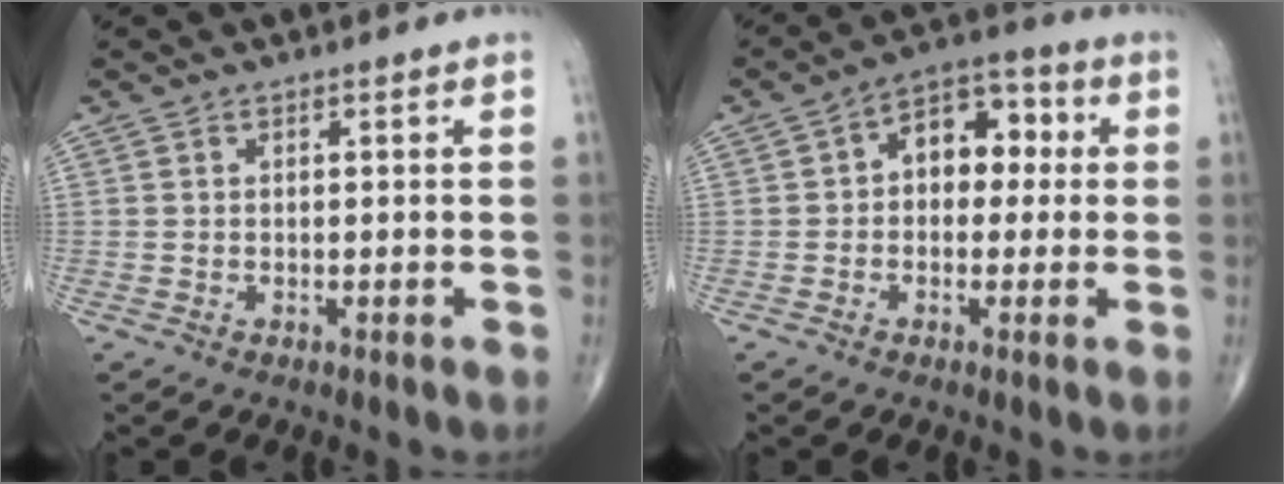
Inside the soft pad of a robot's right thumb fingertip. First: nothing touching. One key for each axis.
{"total": 9.7, "fx": 1.1, "fy": 6.6, "fz": 7.1, "tx": -0.066, "ty": 0.032, "tz": 0.006}